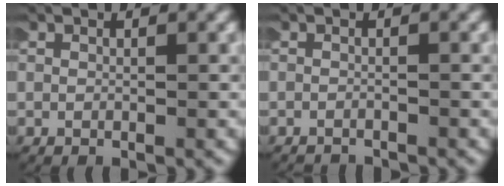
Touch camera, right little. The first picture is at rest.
{"total": 1.5, "force": [-1.5, -0.1, -0.2], "torque": [-0.006, -0.010, -0.019]}